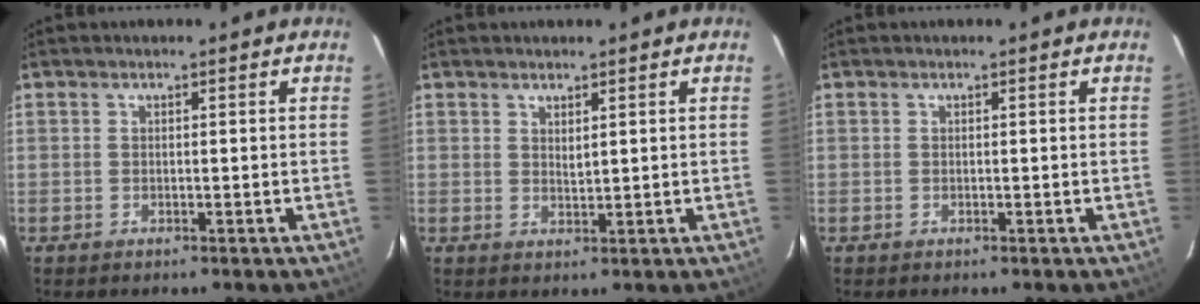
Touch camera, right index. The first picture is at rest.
{"total": 1.5, "force": [1.0, 0.5, 1.0], "torque": [-0.017, -0.001, 0.018]}
{"total": 0.0}